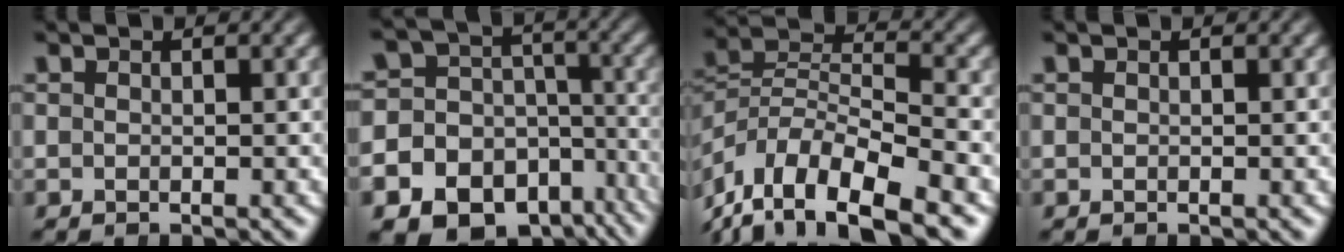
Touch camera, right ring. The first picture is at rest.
{"total": 21.1, "force": [-10.5, 16.9, 7.0], "torque": [-0.188, -0.093, -0.163]}
{"total": 10.2, "force": [-3.1, 7.1, 6.6], "torque": [-0.139, -0.028, -0.047]}
{"total": 0.0}